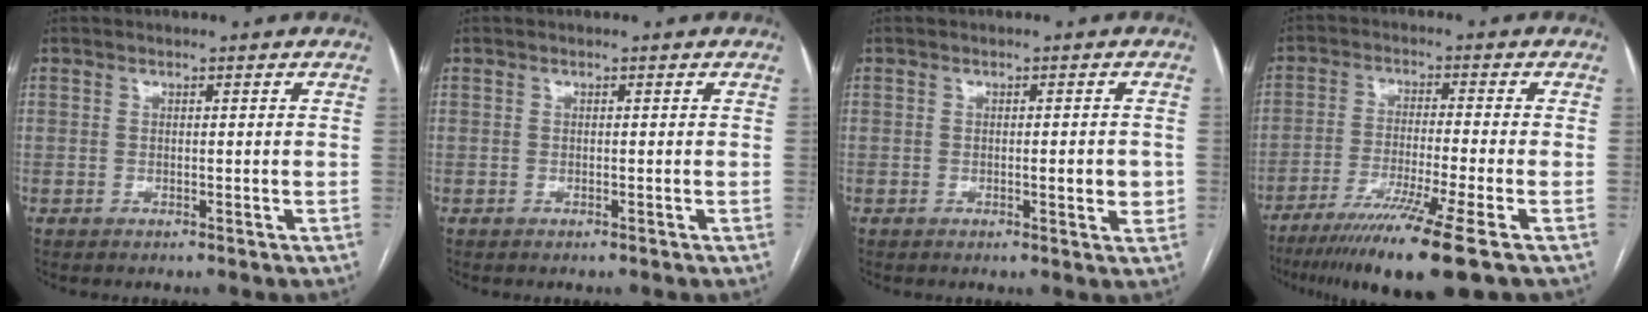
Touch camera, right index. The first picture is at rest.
{"total": 0.0}
{"total": 2.7, "force": [-0.2, 0.8, 2.6], "torque": [-0.035, -0.002, -0.002]}
{"total": 12.9, "force": [-8.6, -1.6, 9.5], "torque": [-0.167, -0.042, -0.142]}